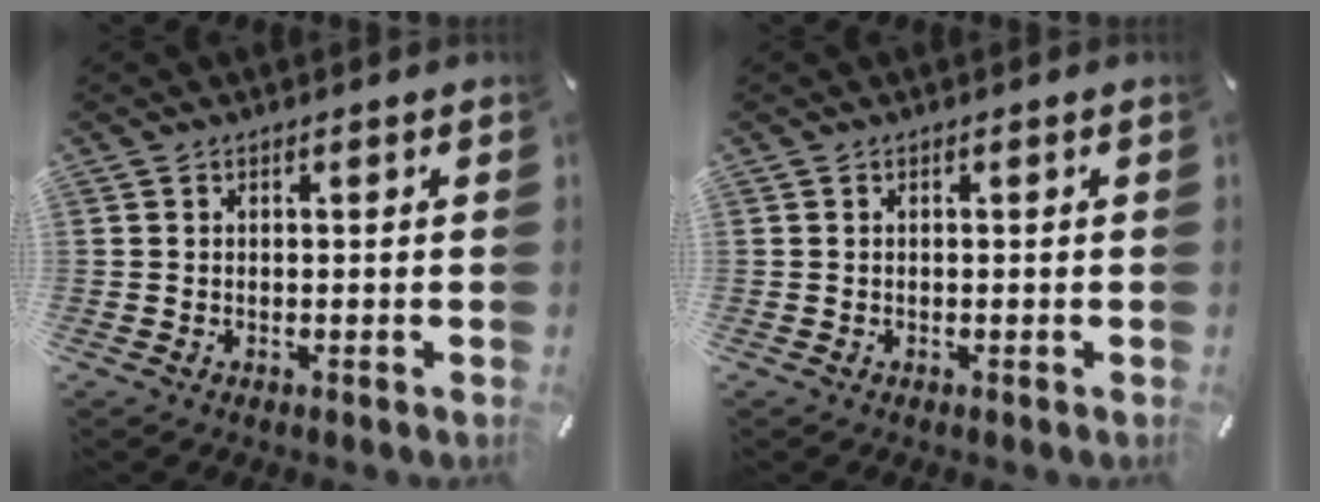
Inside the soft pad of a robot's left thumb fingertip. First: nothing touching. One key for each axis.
{"total": 0.0}